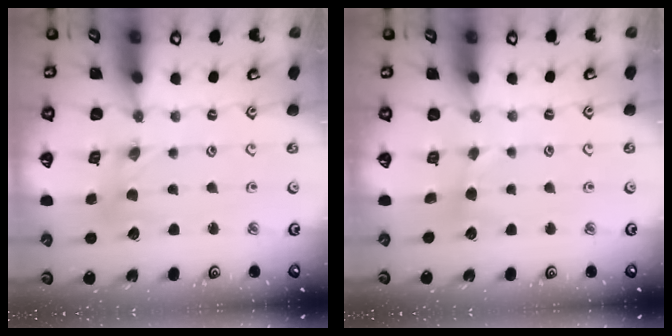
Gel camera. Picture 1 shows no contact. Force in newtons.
{"total": 2.4, "press": 2.4, "slide": 0.4}